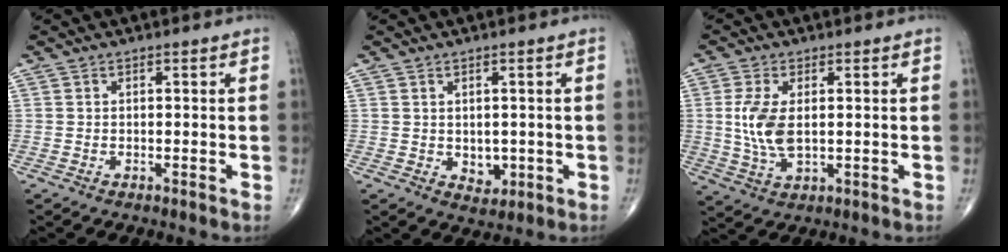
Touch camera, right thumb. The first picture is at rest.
{"total": 3.5, "force": [-0.3, 2.6, 2.3], "torque": [-0.015, -0.005, 0.007]}
{"total": 7.8, "force": [0.6, 3.9, 6.7], "torque": [-0.149, -0.008, 0.017]}